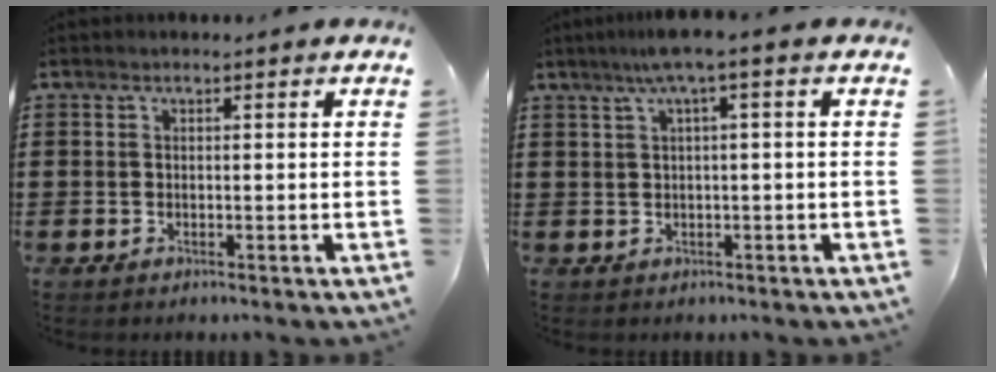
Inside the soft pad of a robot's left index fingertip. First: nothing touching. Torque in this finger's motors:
{"motor_torque": [1.30, -0.83, 0.53, 0.14]}